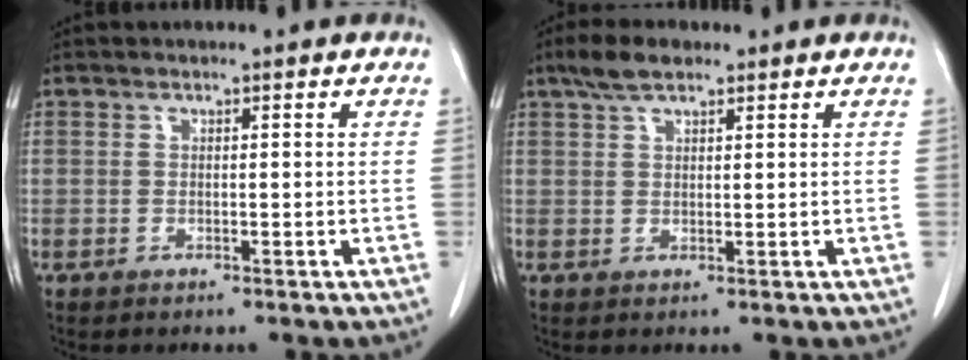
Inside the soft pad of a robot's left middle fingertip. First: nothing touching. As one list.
[{"total": 4.0, "force": [2.9, 1.4, 2.4], "torque": [-0.055, 0.012, 0.055]}]